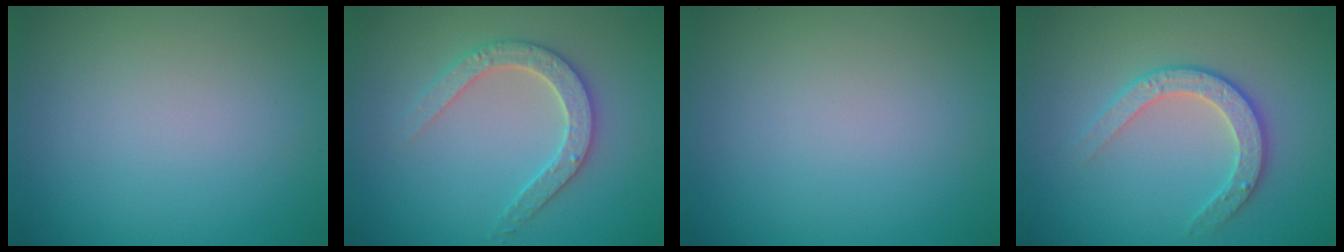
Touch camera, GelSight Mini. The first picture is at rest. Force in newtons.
{"total": 3.0, "press": 2.9, "slide": 0.6}
{"total": 0.0}
{"total": 2.9, "press": 2.8, "slide": 0.8}